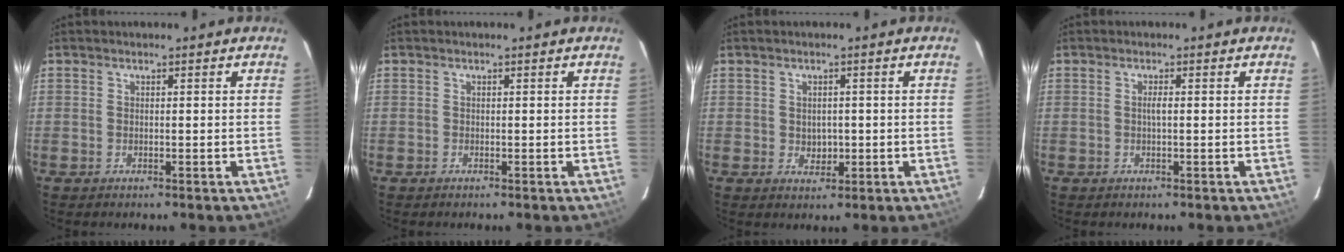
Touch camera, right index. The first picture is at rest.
{"total": 0.0}
{"total": 2.9, "force": [-0.2, 2.4, 1.5], "torque": [-0.023, 0.002, 0.002]}
{"total": 1.1, "force": [-0.1, 0.0, 1.1], "torque": [-0.021, 0.002, -0.002]}